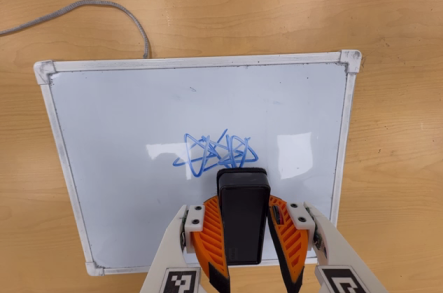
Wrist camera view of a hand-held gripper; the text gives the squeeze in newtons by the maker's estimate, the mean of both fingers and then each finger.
{"total": 9.1, "left": 7.8, "right": 10.5}